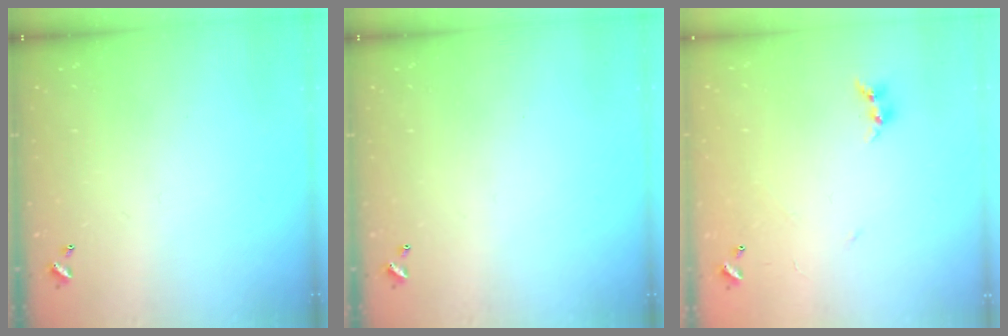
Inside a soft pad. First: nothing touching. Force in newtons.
{"total": 0.0}
{"total": 5.3, "press": 5.3, "slide": 0.8}